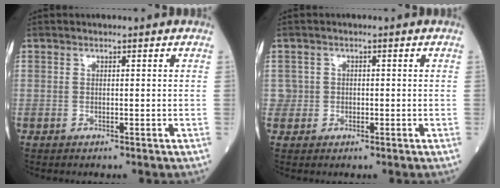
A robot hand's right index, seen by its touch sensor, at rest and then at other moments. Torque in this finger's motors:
{"motor_torque": [-0.15, 0.16, -0.07, -0.02]}